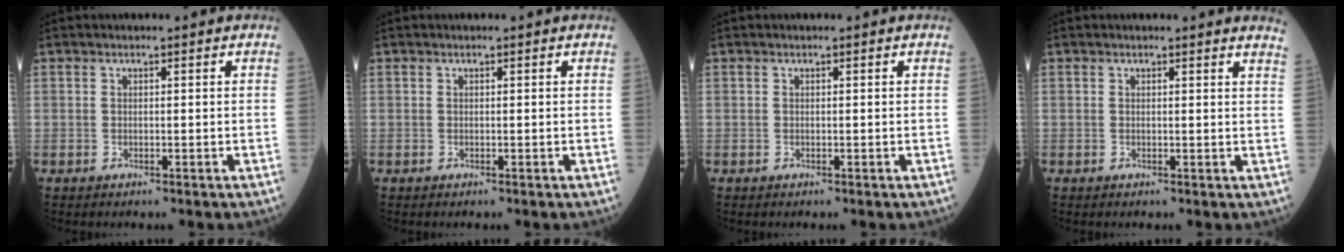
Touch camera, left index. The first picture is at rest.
{"total": 0.0}
{"total": 0.0}
{"total": 5.1, "force": [5.0, 0.0, 1.2], "torque": [-0.001, -0.014, 0.025]}